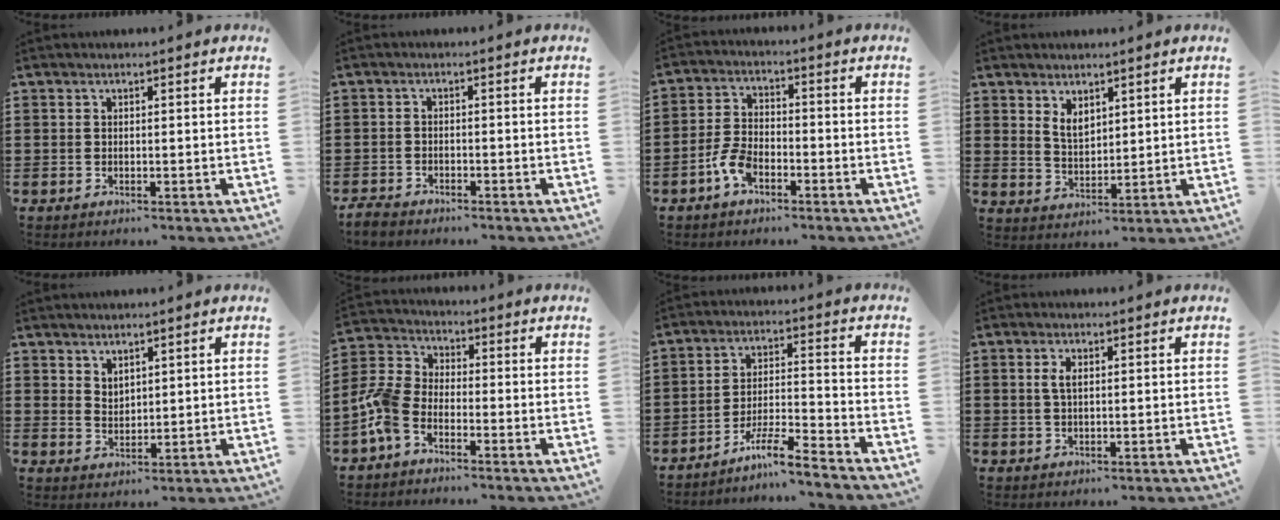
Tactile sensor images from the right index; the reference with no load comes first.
{"total": 2.2, "force": [-2.1, 0.4, 0.2], "torque": [-0.008, 0.004, -0.045]}
{"total": 5.2, "force": [-2.9, 2.5, 3.5], "torque": [-0.093, -0.002, -0.062]}
{"total": 3.5, "force": [2.3, 2.0, 1.7], "torque": [-0.040, 0.007, 0.043]}
{"total": 2.4, "force": [2.3, 0.8, 0.0], "torque": [-0.004, 0.001, 0.045]}
{"total": 5.9, "force": [-4.1, 3.1, 3.0], "torque": [-0.098, -0.008, -0.091]}
{"total": 6.6, "force": [-5.8, -0.2, 3.2], "torque": [-0.067, -0.007, -0.114]}
{"total": 2.2, "force": [0.5, 0.9, 1.9], "torque": [-0.040, 0.005, 0.007]}